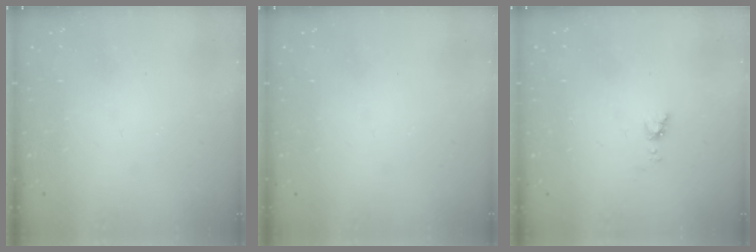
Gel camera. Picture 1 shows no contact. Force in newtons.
{"total": 0.0}
{"total": 3.7, "press": 3.6, "slide": 0.7}